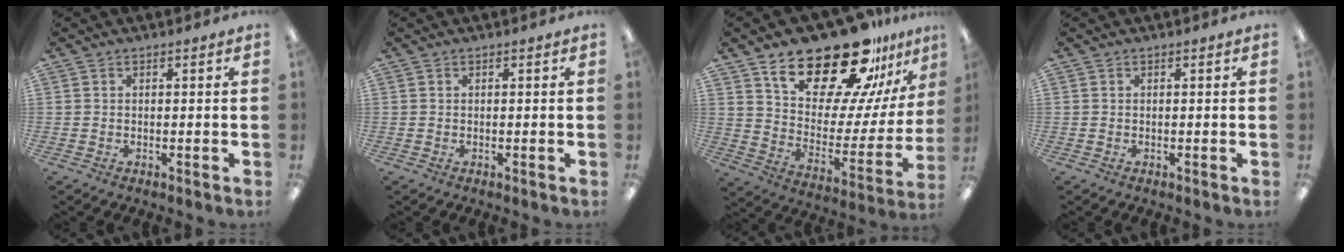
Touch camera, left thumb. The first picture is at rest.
{"total": 0.0}
{"total": 25.0, "force": [19.0, 9.4, 13.3], "torque": [-0.209, -0.131, 0.324]}
{"total": 0.0}